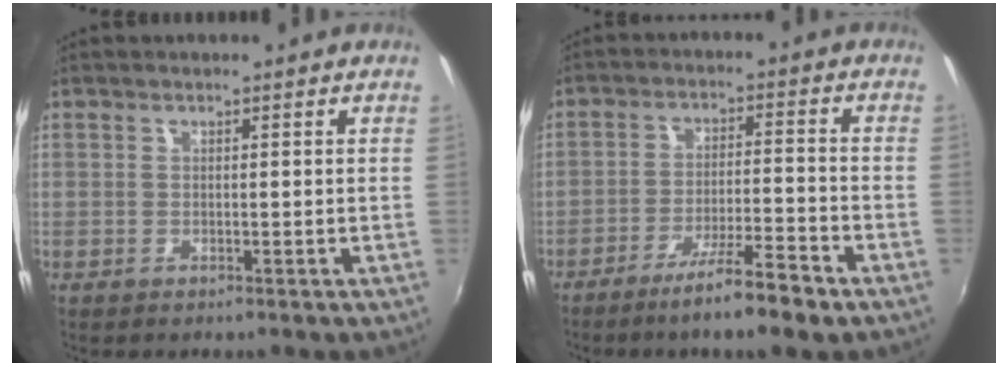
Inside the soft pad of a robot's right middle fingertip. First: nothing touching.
{"total": 9.2, "force": [-6.6, 0.5, 6.4], "torque": [-0.129, -0.010, -0.109]}